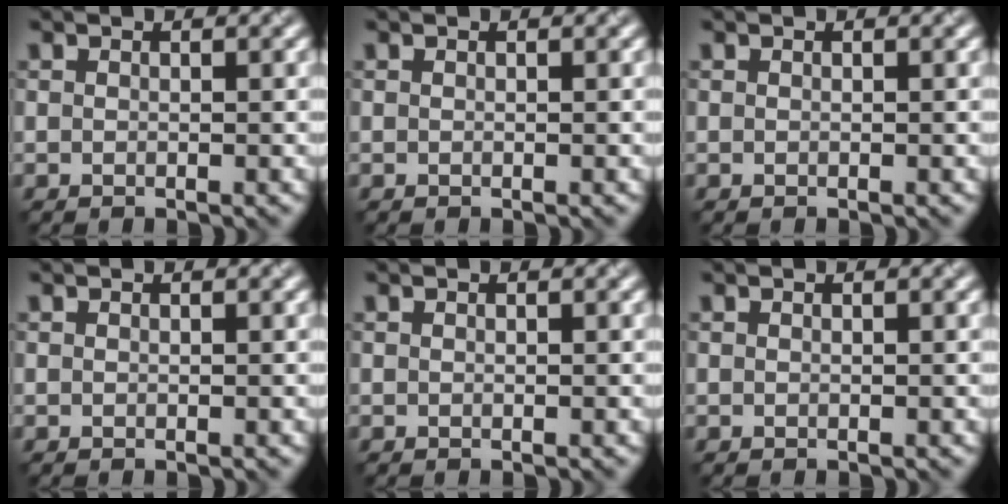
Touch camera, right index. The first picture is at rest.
{"total": 0.0}
{"total": 0.0}
{"total": 0.0}
{"total": 0.0}
{"total": 0.0}